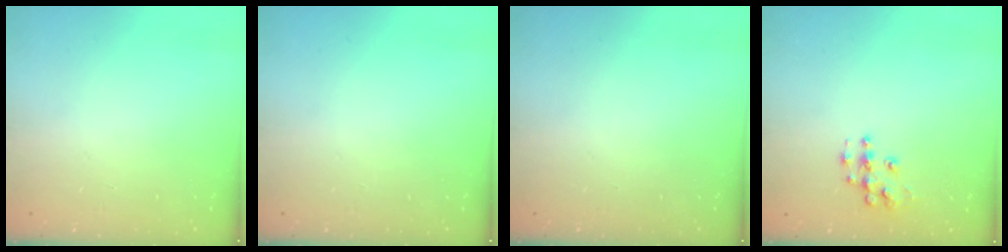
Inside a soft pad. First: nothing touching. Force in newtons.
{"total": 0.0}
{"total": 0.0}
{"total": 7.5, "press": 7.5, "slide": 0.4}